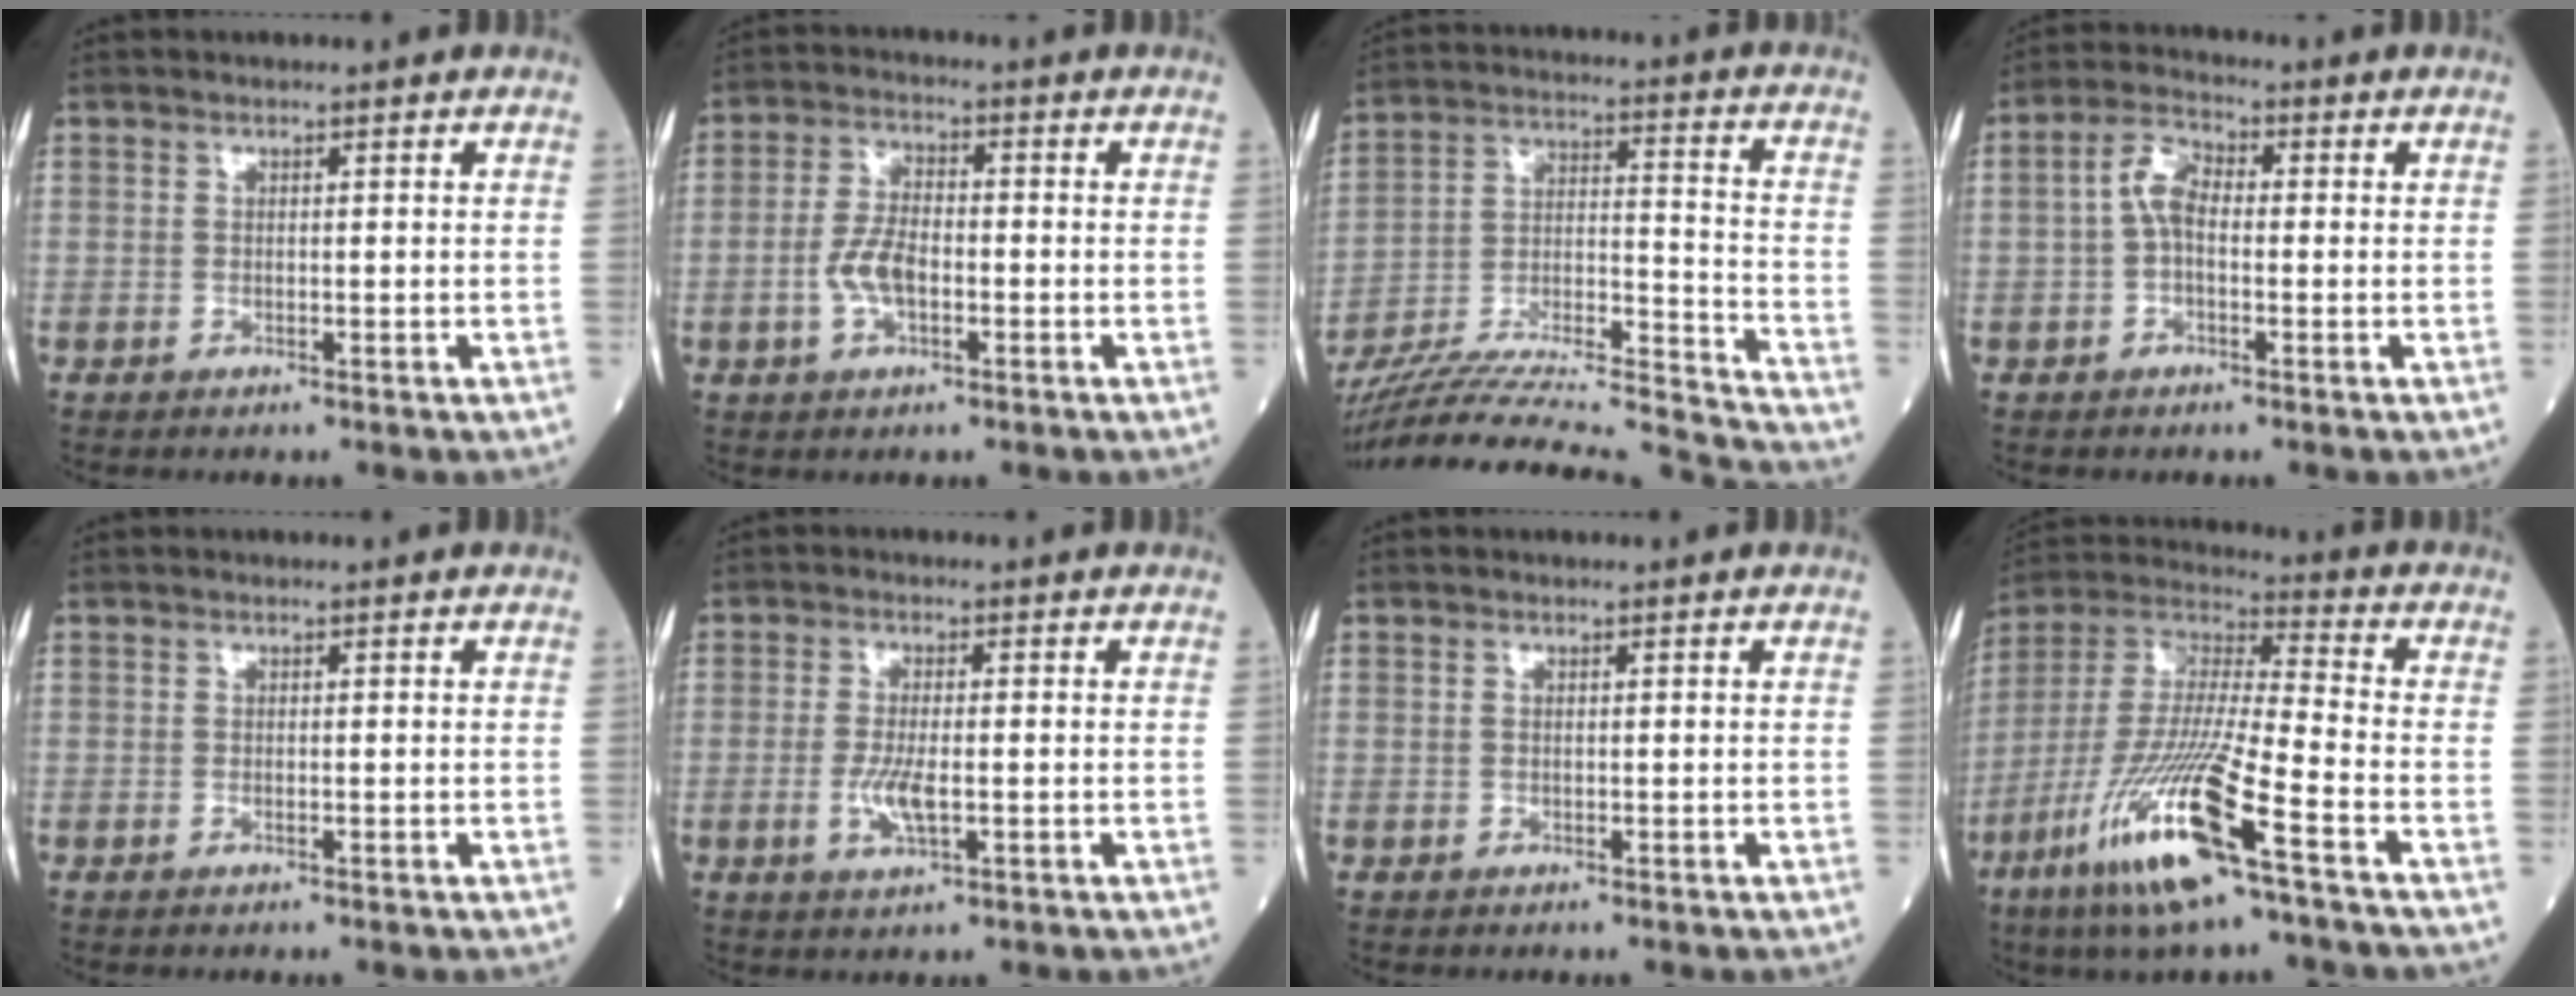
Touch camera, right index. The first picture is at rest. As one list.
[{"total": 5.5, "force": [-1.4, 2.5, 4.7], "torque": [-0.103, 0.008, -0.030]}, {"total": 28.9, "force": [-26.9, -0.2, 10.7], "torque": [-0.159, -0.026, -0.408]}, {"total": 4.6, "force": [-0.2, 2.3, 4.0], "torque": [-0.081, 0.015, -0.008]}, {"total": 0.0}, {"total": 4.3, "force": [-1.0, 1.1, 4.1], "torque": [-0.090, -0.006, -0.017]}, {"total": 0.0}, {"total": 18.4, "force": [-9.2, 1.0, 15.9], "torque": [-0.354, -0.046, -0.181]}]